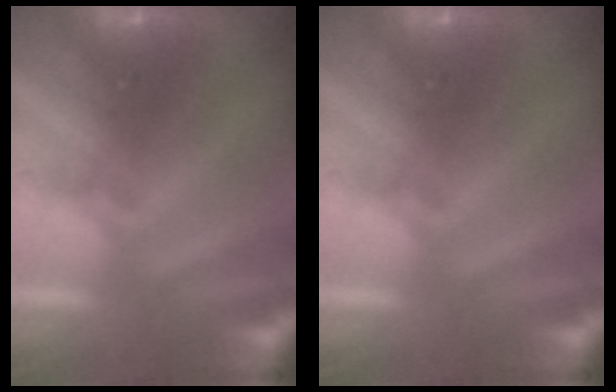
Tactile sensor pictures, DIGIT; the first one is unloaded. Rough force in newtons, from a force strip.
{"total": 0.0}